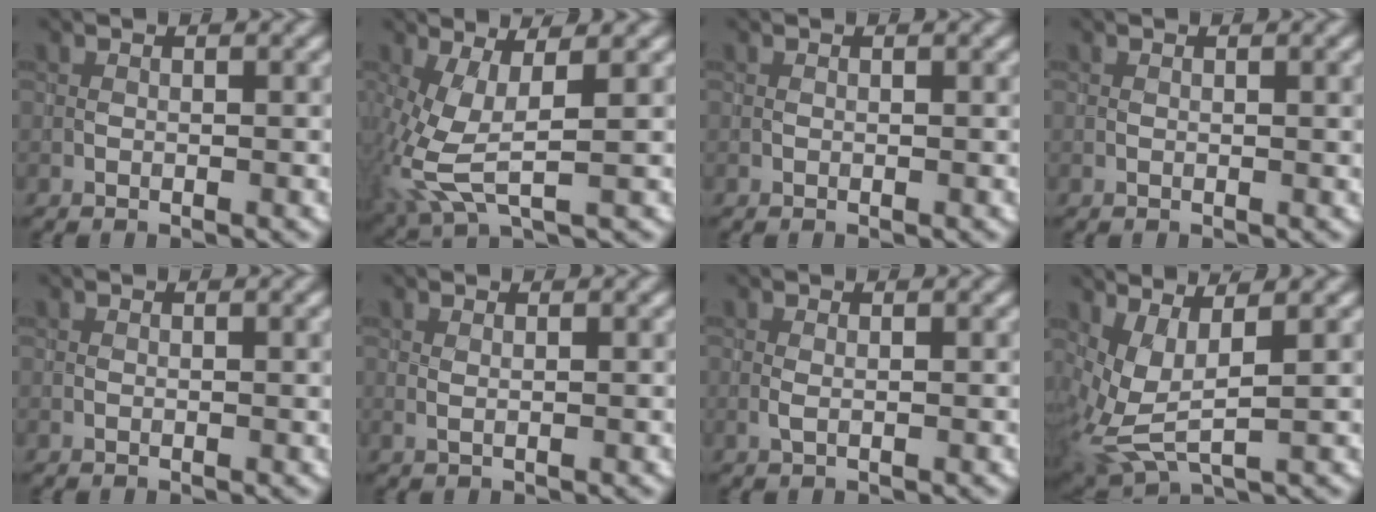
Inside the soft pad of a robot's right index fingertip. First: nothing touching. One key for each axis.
{"total": 5.8, "fx": 0.1, "fy": 2.1, "fz": 5.4, "tx": -0.148, "ty": -0.009, "tz": 0.005}
{"total": 0.5, "fx": 0.5, "fy": -0.2, "fz": -0.2, "tx": 0.004, "ty": 0.000, "tz": 0.006}
{"total": 1.0, "fx": 0.8, "fy": 0.0, "fz": 0.7, "tx": -0.009, "ty": 0.001, "tz": 0.012}
{"total": 0.8, "fx": 0.7, "fy": 0.0, "fz": 0.3, "tx": -0.004, "ty": 0.001, "tz": 0.011}
{"total": 0.9, "fx": 0.8, "fy": 0.0, "fz": 0.3, "tx": -0.007, "ty": 0.001, "tz": 0.011}
{"total": 0.7, "fx": 0.5, "fy": 0.0, "fz": 0.5, "tx": -0.013, "ty": 0.000, "tz": 0.007}
{"total": 5.2, "fx": 1.3, "fy": 1.9, "fz": 4.7, "tx": -0.123, "ty": -0.008, "tz": 0.031}